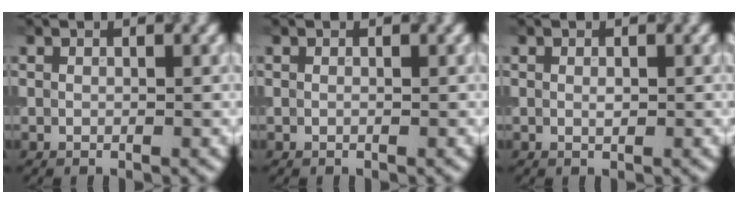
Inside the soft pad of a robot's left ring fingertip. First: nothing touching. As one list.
[{"total": 0.0}, {"total": 0.5, "force": [0.1, 0.2, 0.5], "torque": [-0.010, -0.001, 0.002]}]